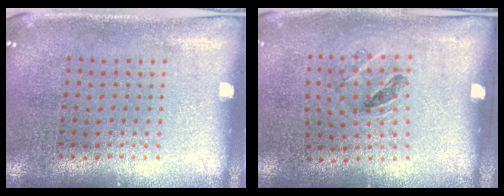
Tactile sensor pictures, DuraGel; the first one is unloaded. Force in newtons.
{"total": 1.3, "press": 0.8, "slide": 1.1}